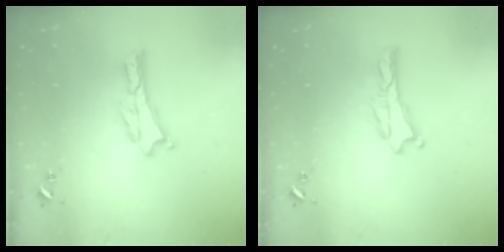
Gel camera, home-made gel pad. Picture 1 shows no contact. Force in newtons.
{"total": 0.0}